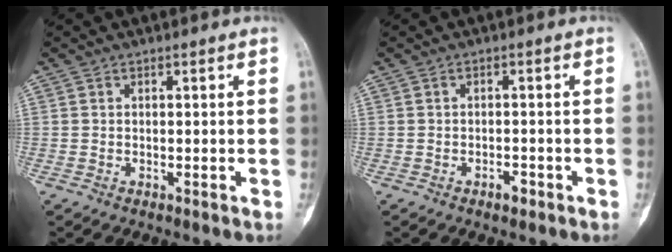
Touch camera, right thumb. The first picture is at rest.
{"total": 2.0, "force": [-1.2, 1.1, 1.3], "torque": [-0.018, 0.006, -0.019]}